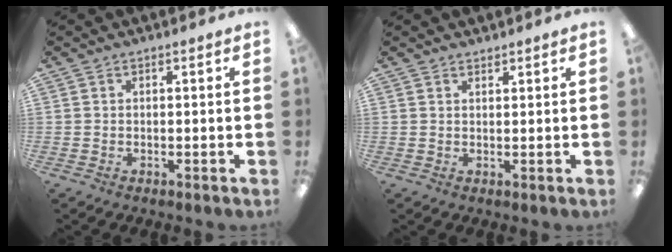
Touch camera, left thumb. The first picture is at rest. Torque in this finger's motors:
{"motor_torque": [-0.12, 0.01, -0.11, -0.14, 0.00]}